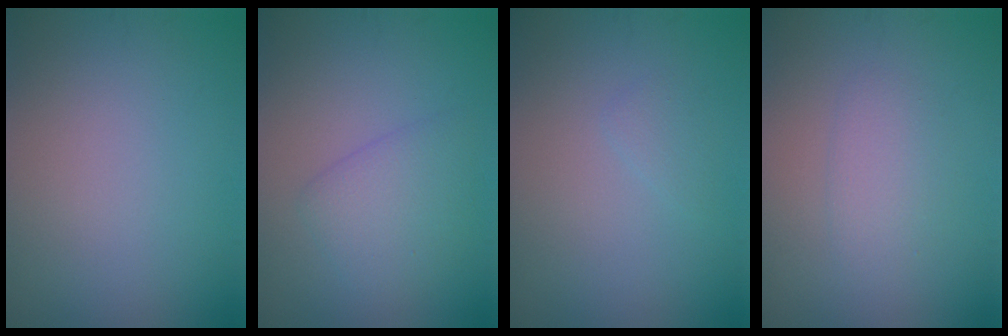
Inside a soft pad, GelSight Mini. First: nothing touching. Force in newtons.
{"total": 3.1, "press": 3.0, "slide": 0.3}
{"total": 0.9, "press": 0.9, "slide": 0.0}
{"total": 2.0, "press": 2.0, "slide": 0.1}